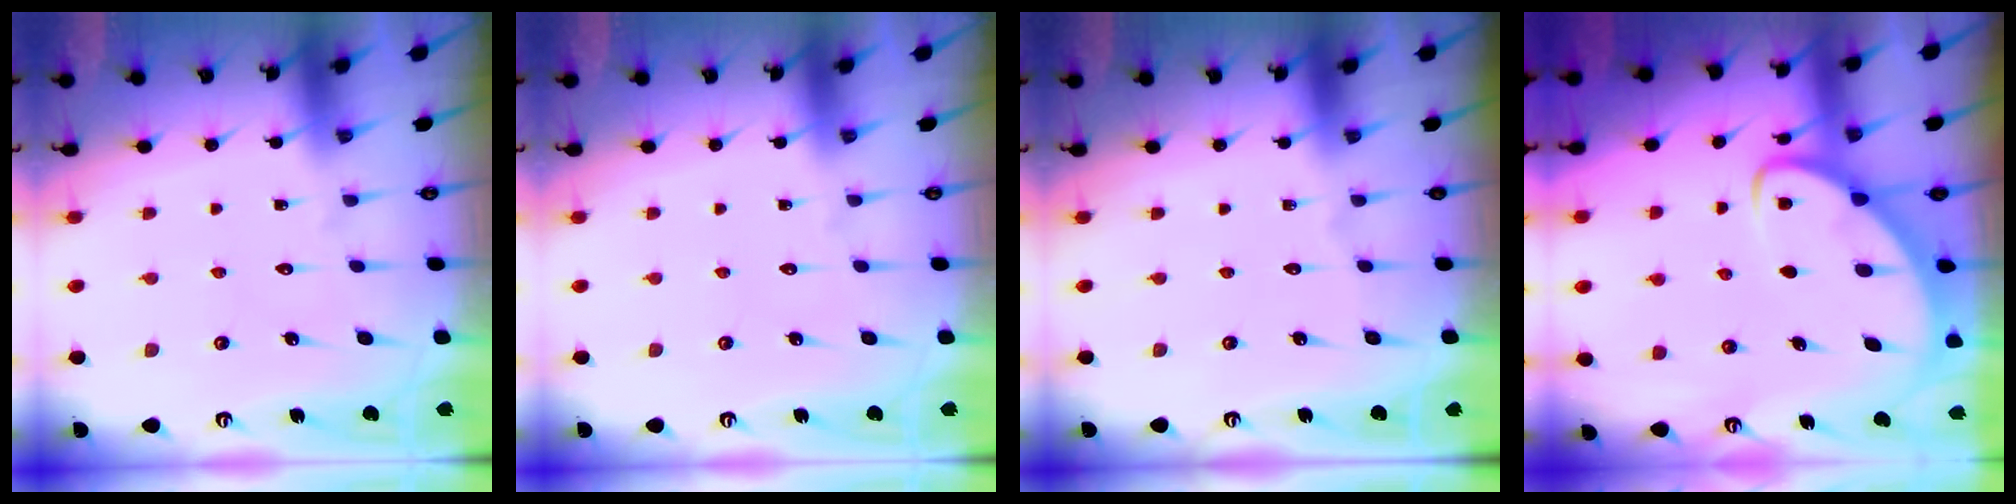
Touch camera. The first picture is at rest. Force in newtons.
{"total": 0.0}
{"total": 0.0}
{"total": 3.8, "press": 3.8, "slide": 0.4}